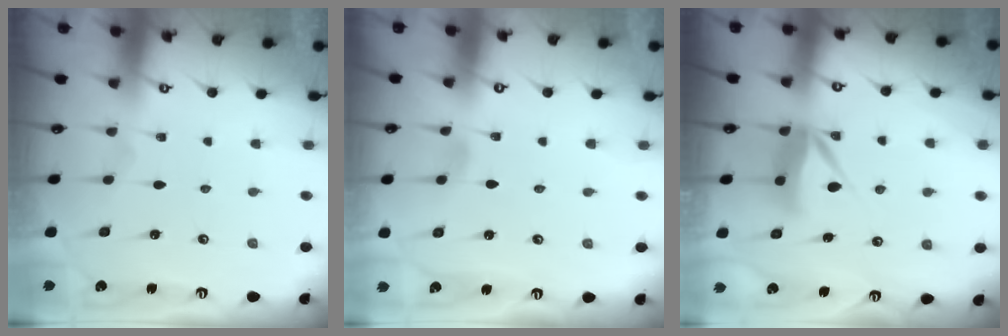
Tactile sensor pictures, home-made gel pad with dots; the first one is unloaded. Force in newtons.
{"total": 1.9, "press": 1.9, "slide": 0.2}
{"total": 7.1, "press": 7.0, "slide": 0.8}